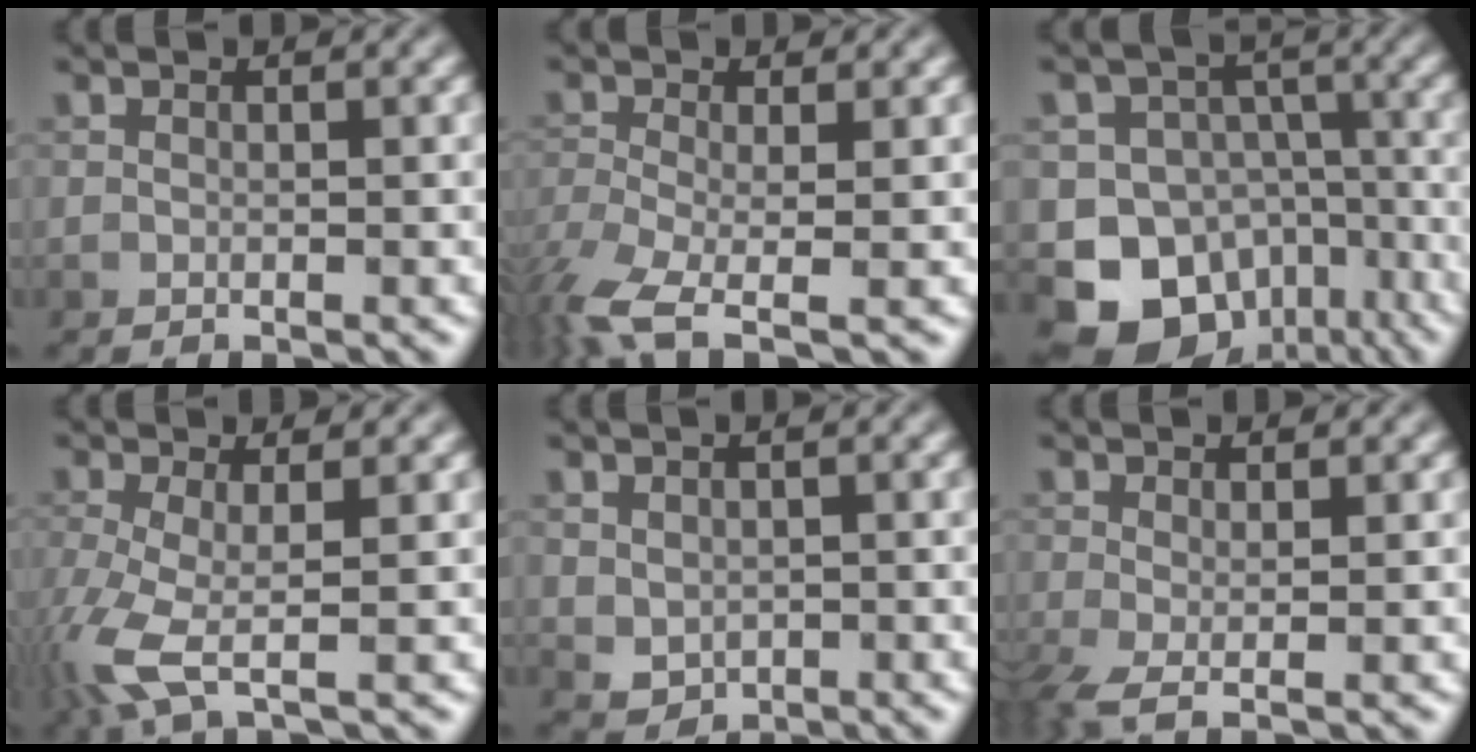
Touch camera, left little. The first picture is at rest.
{"total": 7.0, "force": [-4.2, 2.3, 5.0], "torque": [-0.118, -0.021, -0.090]}
{"total": 12.8, "force": [-7.2, 9.8, 3.8], "torque": [-0.067, -0.018, -0.113]}
{"total": 5.1, "force": [-1.8, 1.5, 4.6], "torque": [-0.124, -0.015, -0.042]}
{"total": 1.7, "force": [0.2, 1.4, 0.8], "torque": [-0.016, -0.008, 0.008]}
{"total": 3.5, "force": [-1.0, 1.3, 3.1], "torque": [-0.076, -0.013, -0.021]}